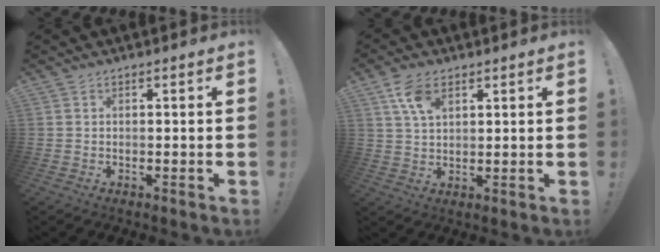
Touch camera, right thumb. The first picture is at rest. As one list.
[{"total": 7.2, "force": [3.8, 3.8, 4.7], "torque": [-0.075, -0.013, 0.070]}]